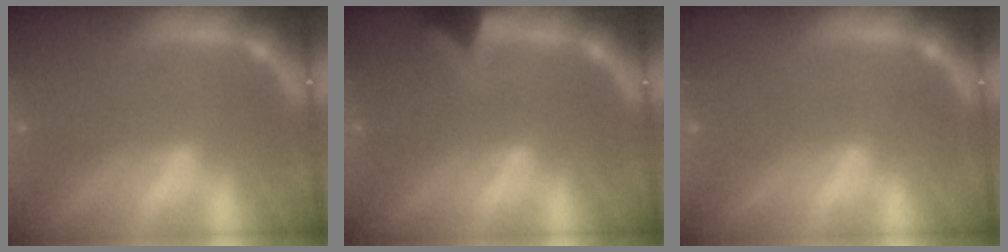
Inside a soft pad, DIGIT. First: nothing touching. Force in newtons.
{"total": 2.9}
{"total": 0.0}